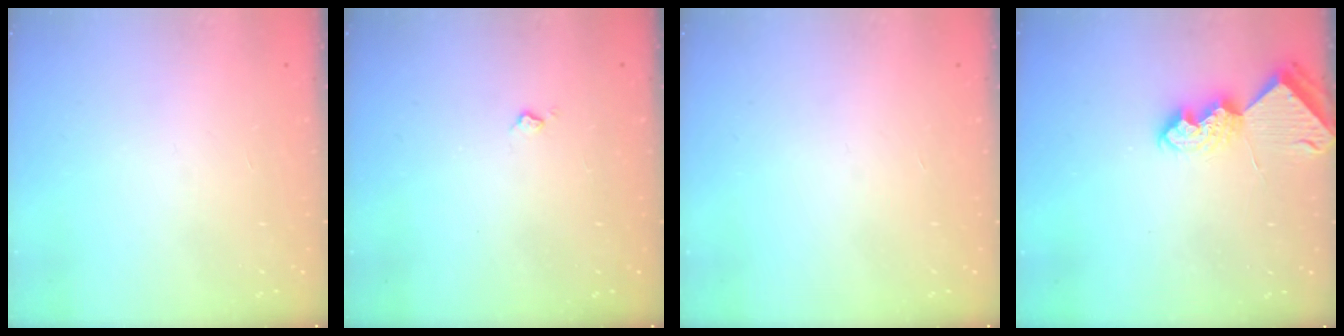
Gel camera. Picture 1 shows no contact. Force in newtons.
{"total": 3.3, "press": 3.3, "slide": 0.6}
{"total": 0.0}
{"total": 7.1, "press": 7.0, "slide": 0.4}